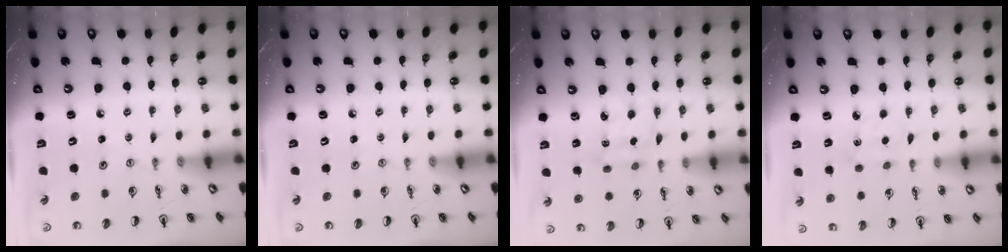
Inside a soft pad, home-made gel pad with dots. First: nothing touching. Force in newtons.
{"total": 0.0}
{"total": 2.2, "press": 2.0, "slide": 0.8}
{"total": 2.7, "press": 2.6, "slide": 0.3}